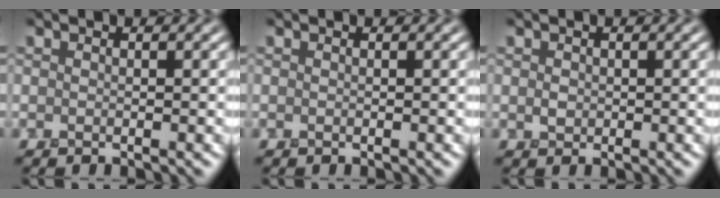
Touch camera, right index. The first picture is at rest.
{"total": 0.0}
{"total": 0.8, "force": [0.1, 0.7, 0.4], "torque": [-0.009, 0.002, 0.001]}